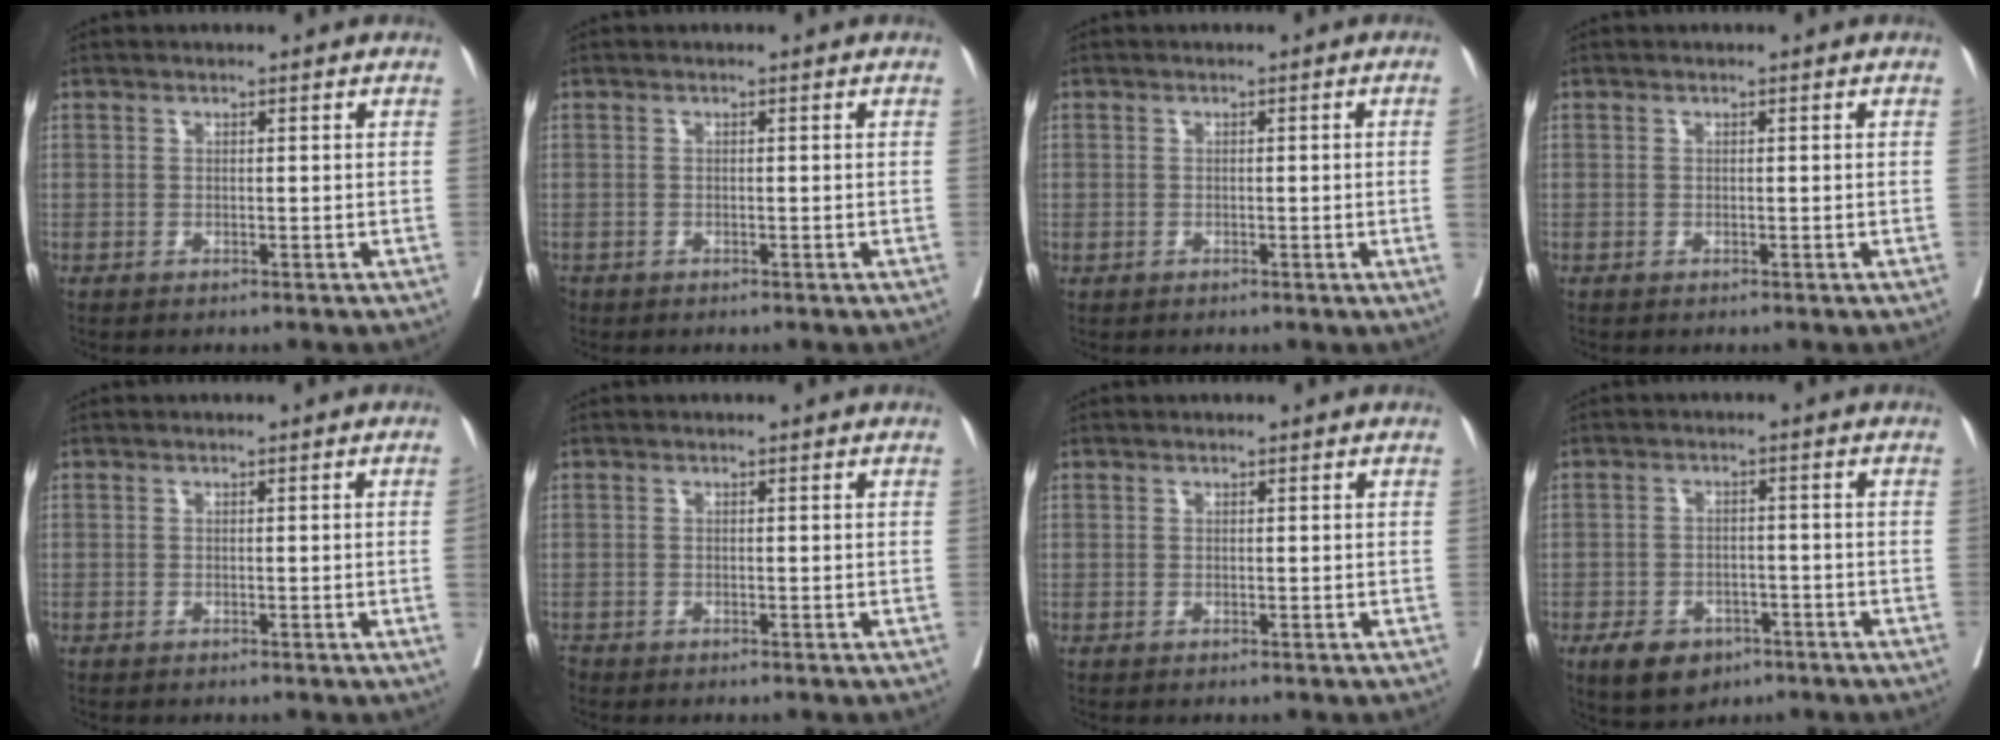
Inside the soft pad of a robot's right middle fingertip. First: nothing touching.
{"total": 0.9, "force": [-0.6, 0.6, 0.2], "torque": [-0.008, -0.002, -0.009]}
{"total": 1.3, "force": [-0.1, -0.1, 1.3], "torque": [-0.021, 0.003, 0.001]}
{"total": 0.0}
{"total": 1.0, "force": [-0.2, -0.2, 1.0], "torque": [-0.012, 0.000, -0.002]}
{"total": 0.7, "force": [-0.6, 0.3, 0.1], "torque": [-0.003, -0.004, -0.010]}
{"total": 0.0}
{"total": 6.8, "force": [-4.0, 4.4, 3.3], "torque": [-0.054, 0.000, -0.055]}